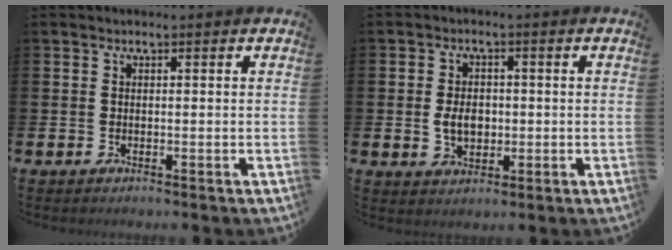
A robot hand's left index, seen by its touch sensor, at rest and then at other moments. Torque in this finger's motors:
{"motor_torque": [0.30, 0.03, 0.11, 0.09]}